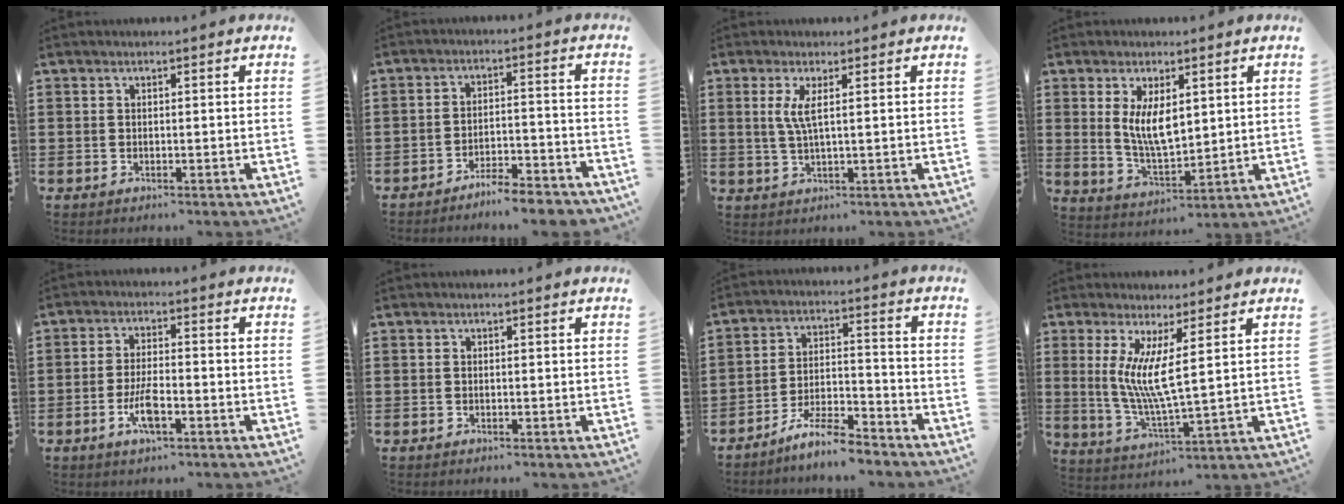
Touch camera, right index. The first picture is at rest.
{"total": 5.0, "force": [-4.9, -0.1, 1.1], "torque": [-0.017, 0.002, -0.096]}
{"total": 3.3, "force": [0.9, 0.1, 3.1], "torque": [-0.070, -0.005, 0.013]}
{"total": 6.6, "force": [1.9, 2.9, 5.6], "torque": [-0.103, 0.001, 0.033]}
{"total": 5.2, "force": [-2.1, 1.4, 4.6], "torque": [-0.097, -0.004, -0.041]}
{"total": 0.0}
{"total": 7.2, "force": [-6.5, 0.8, 2.9], "torque": [-0.062, 0.009, -0.126]}
{"total": 6.8, "force": [2.7, 0.4, 6.3], "torque": [-0.128, -0.011, 0.048]}